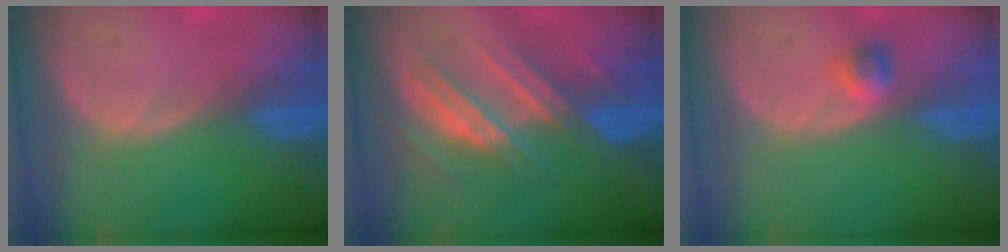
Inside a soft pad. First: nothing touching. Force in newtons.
{"total": 7.4, "press": 7.4, "slide": 0.4}
{"total": 2.4, "press": 2.1, "slide": 1.2}